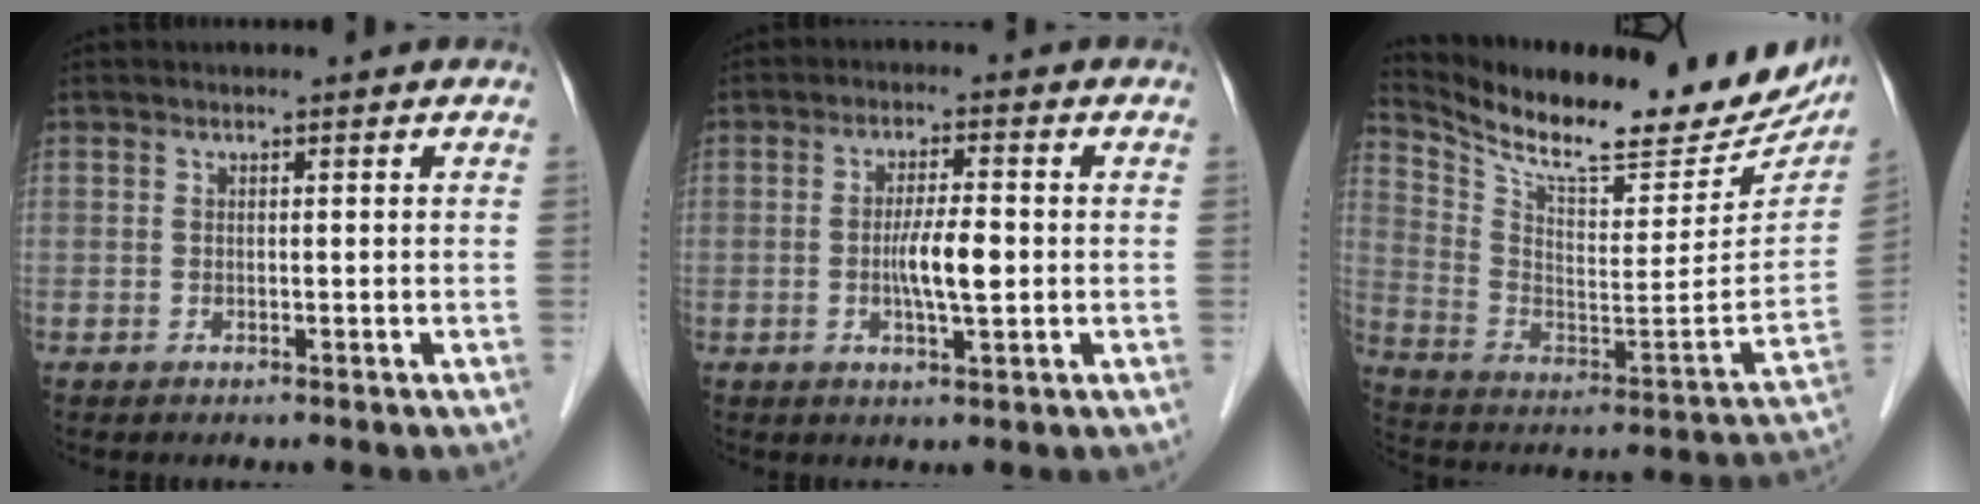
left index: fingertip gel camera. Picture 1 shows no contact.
{"total": 5.2, "force": [-0.6, 0.8, 5.1], "torque": [-0.097, -0.003, -0.011]}
{"total": 25.6, "force": [21.8, 6.4, 11.8], "torque": [-0.200, -0.043, 0.316]}